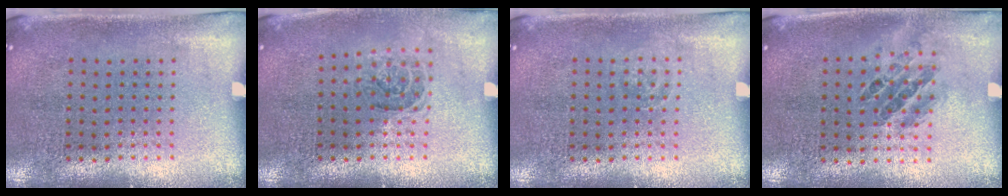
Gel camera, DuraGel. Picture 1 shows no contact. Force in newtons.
{"total": 1.2, "press": 1.1, "slide": 0.5}
{"total": 0.8, "press": 0.7, "slide": 0.1}
{"total": 1.1, "press": 1.0, "slide": 0.5}